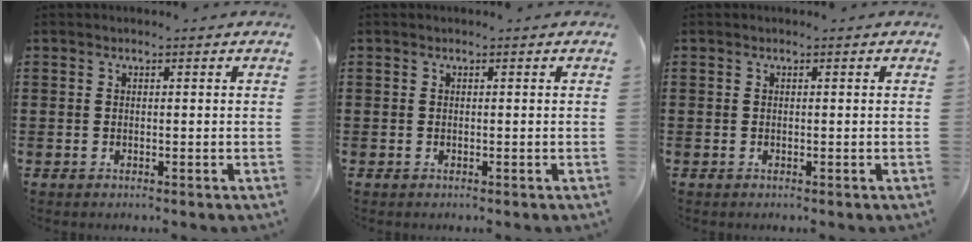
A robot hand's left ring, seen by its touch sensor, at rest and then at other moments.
{"total": 0.0}
{"total": 0.0}